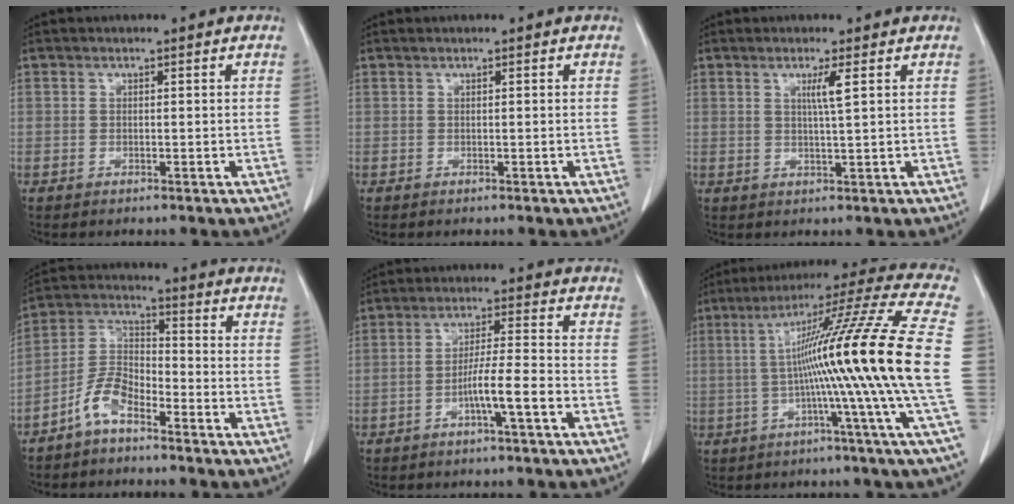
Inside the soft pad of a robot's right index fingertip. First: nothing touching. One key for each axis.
{"total": 0.0}
{"total": 2.7, "fx": 1.0, "fy": -0.5, "fz": 2.5, "tx": -0.048, "ty": -0.004, "tz": 0.018}
{"total": 6.7, "fx": -4.7, "fy": 2.4, "fz": 4.1, "tx": -0.098, "ty": 0.009, "tz": -0.101}
{"total": 6.0, "fx": -2.6, "fy": -0.2, "fz": 5.4, "tx": -0.096, "ty": 0.005, "tz": -0.047}
{"total": 22.8, "fx": -1.0, "fy": -2.9, "fz": 22.6, "tx": -0.310, "ty": 0.011, "tz": -0.040}